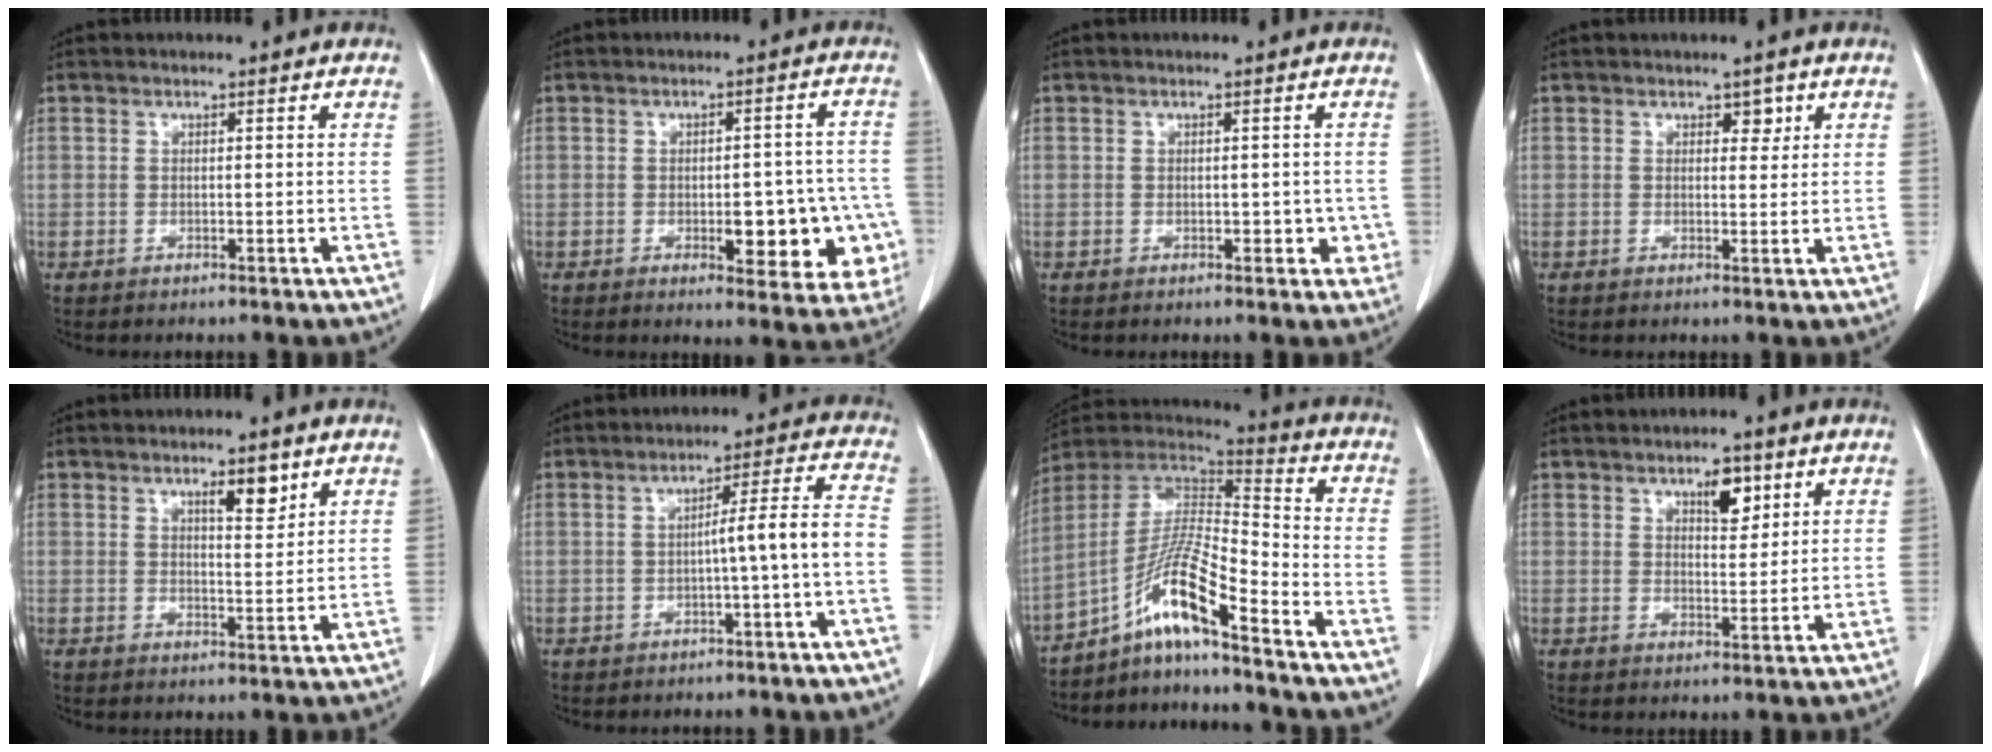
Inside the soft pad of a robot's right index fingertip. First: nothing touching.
{"total": 11.9, "force": [-3.6, 4.8, 10.3], "torque": [-0.080, 0.023, -0.032]}
{"total": 2.7, "force": [-0.5, 1.9, 1.8], "torque": [-0.007, 0.011, 0.000]}
{"total": 2.0, "force": [1.1, 1.2, 1.2], "torque": [-0.007, -0.002, 0.014]}
{"total": 4.2, "force": [2.6, 1.1, 3.1], "torque": [-0.048, -0.004, 0.041]}
{"total": 6.1, "force": [-1.9, -0.8, 5.8], "torque": [-0.081, 0.018, -0.025]}
{"total": 11.4, "force": [-7.5, 0.1, 8.6], "torque": [-0.164, 0.014, -0.141]}
{"total": 4.5, "force": [2.5, 1.8, 3.2], "torque": [-0.049, -0.002, 0.040]}